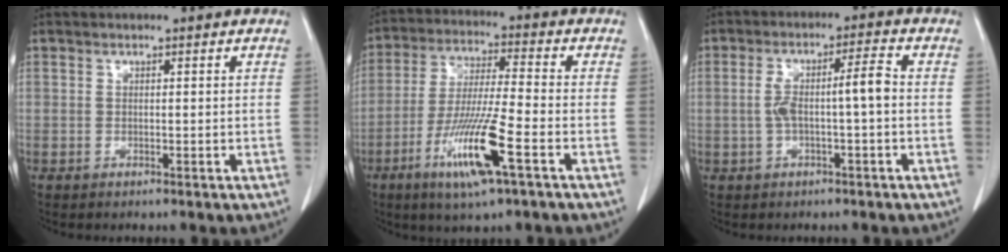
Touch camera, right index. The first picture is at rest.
{"total": 12.8, "force": [-5.5, 0.4, 11.6], "torque": [-0.228, -0.023, -0.104]}
{"total": 6.1, "force": [-0.5, 0.8, 6.0], "torque": [-0.117, 0.025, -0.005]}